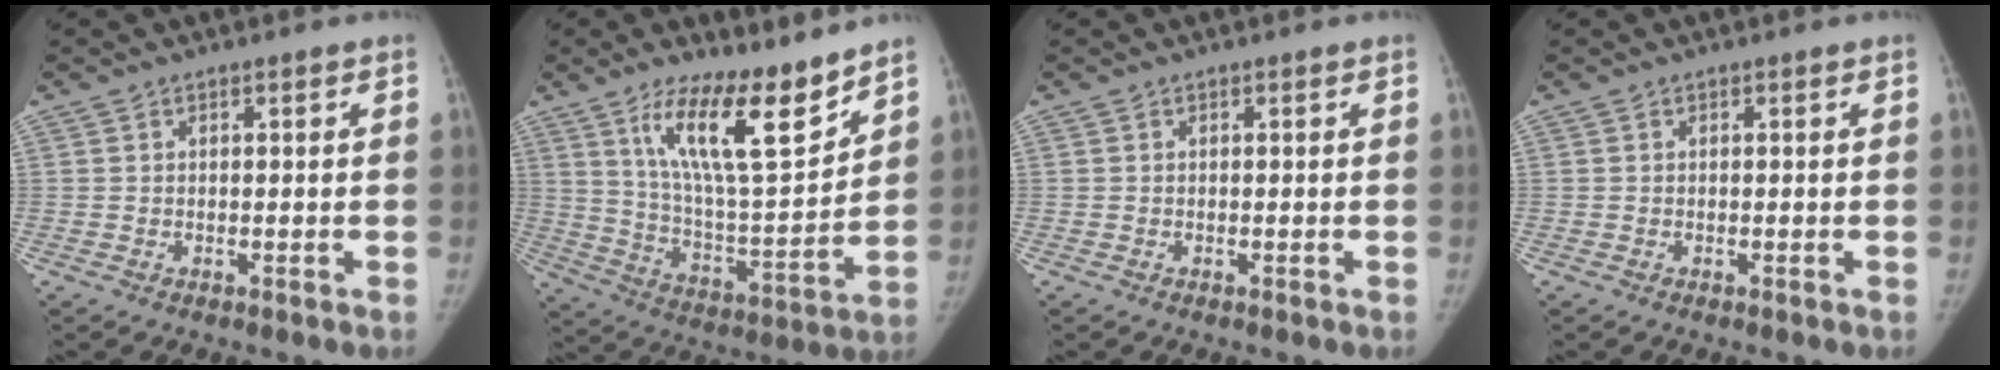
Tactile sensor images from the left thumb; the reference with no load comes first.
{"total": 17.2, "force": [11.5, 4.4, 12.1], "torque": [-0.175, -0.081, 0.211]}
{"total": 0.0}
{"total": 0.0}